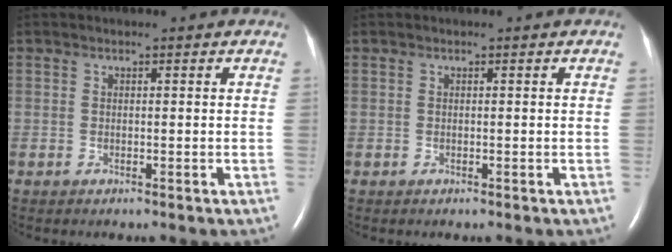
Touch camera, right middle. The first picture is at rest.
{"total": 0.0}